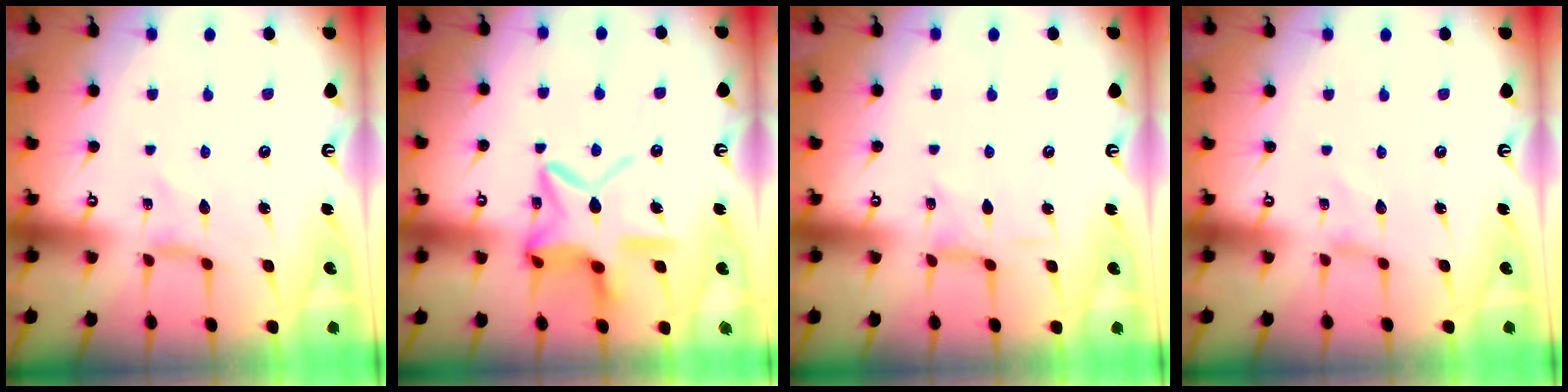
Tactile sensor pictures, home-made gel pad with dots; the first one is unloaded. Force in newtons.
{"total": 15.8, "press": 15.8, "slide": 1.3}
{"total": 1.3, "press": 1.2, "slide": 0.1}
{"total": 0.0}